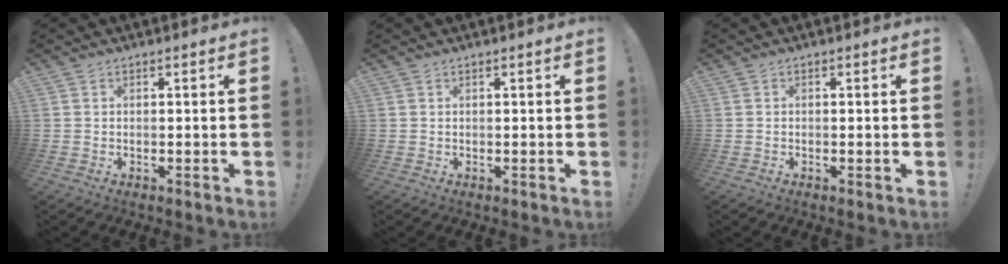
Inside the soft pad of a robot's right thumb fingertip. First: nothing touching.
{"total": 0.0}
{"total": 0.5, "force": [-0.2, 0.0, 0.5], "torque": [-0.010, 0.001, -0.004]}